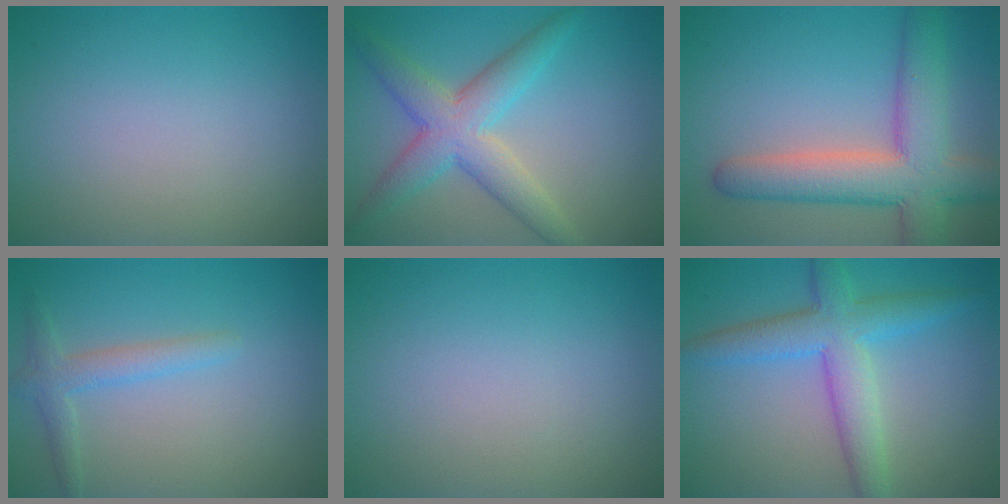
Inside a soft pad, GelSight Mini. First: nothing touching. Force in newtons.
{"total": 5.7, "press": 5.6, "slide": 0.4}
{"total": 8.1, "press": 8.1, "slide": 0.7}
{"total": 2.3, "press": 2.3, "slide": 0.2}
{"total": 0.0}
{"total": 5.5, "press": 5.5, "slide": 0.1}